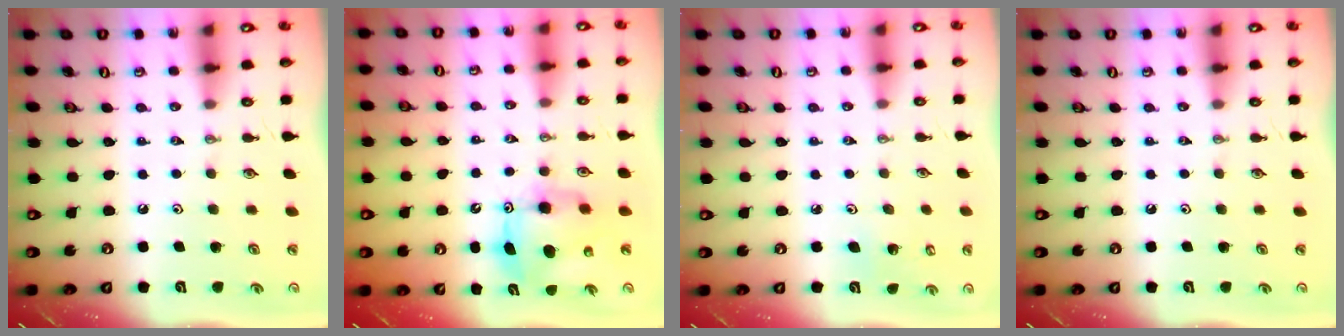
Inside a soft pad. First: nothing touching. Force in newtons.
{"total": 9.1, "press": 9.1, "slide": 0.7}
{"total": 4.4, "press": 4.1, "slide": 1.4}
{"total": 0.0}